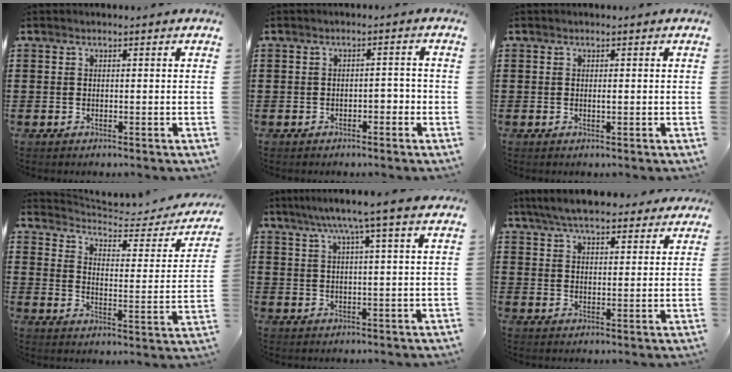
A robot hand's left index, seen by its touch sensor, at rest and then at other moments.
{"total": 1.8, "force": [-1.3, 0.7, 1.0], "torque": [-0.023, 0.002, -0.028]}
{"total": 0.5, "force": [0.0, 0.0, 0.5], "torque": [-0.011, -0.002, 0.001]}
{"total": 3.5, "force": [3.0, 0.6, 1.6], "torque": [-0.053, -0.025, 0.044]}
{"total": 6.0, "force": [4.3, -0.7, 4.1], "torque": [-0.092, -0.008, 0.072]}
{"total": 6.7, "force": [6.2, 1.1, 2.4], "torque": [-0.067, -0.013, 0.114]}